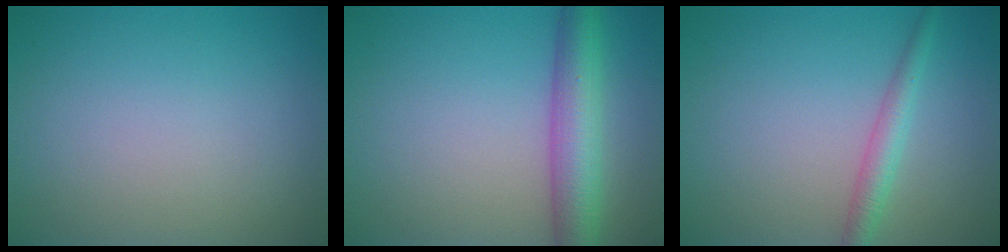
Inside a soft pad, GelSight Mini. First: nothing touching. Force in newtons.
{"total": 5.8, "press": 5.8, "slide": 0.1}
{"total": 2.3, "press": 2.3, "slide": 0.1}